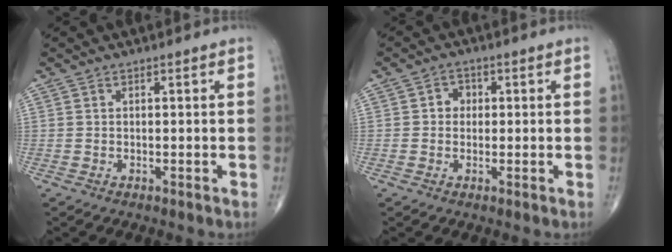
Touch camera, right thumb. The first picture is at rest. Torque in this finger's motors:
{"motor_torque": [-0.03, -0.09, 0.27, 0.11, 0.00]}